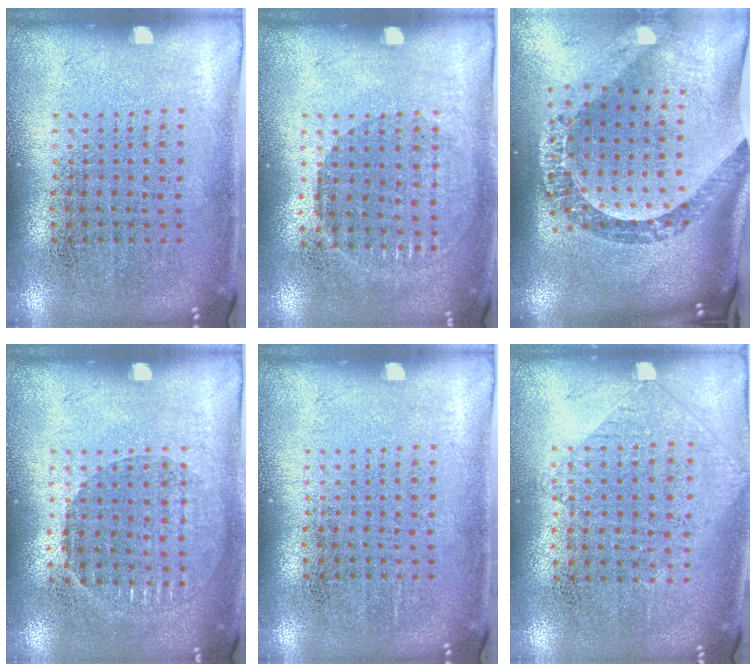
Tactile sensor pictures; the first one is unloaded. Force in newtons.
{"total": 0.9, "press": 0.8, "slide": 0.3}
{"total": 2.6, "press": 2.0, "slide": 1.6}
{"total": 0.9, "press": 0.8, "slide": 0.4}
{"total": 0.0}
{"total": 0.9, "press": 0.8, "slide": 0.3}